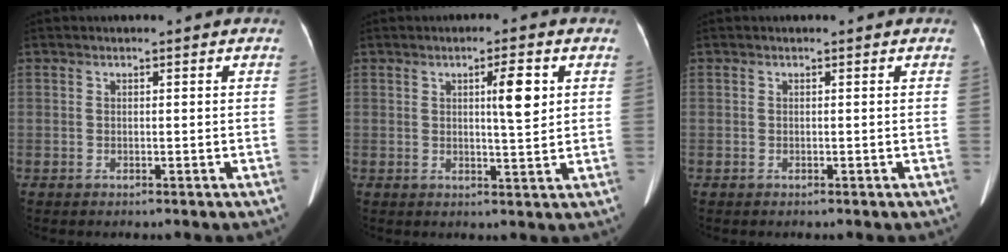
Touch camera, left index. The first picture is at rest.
{"total": 4.8, "force": [1.4, 0.6, 4.6], "torque": [-0.067, 0.000, 0.020]}
{"total": 0.0}